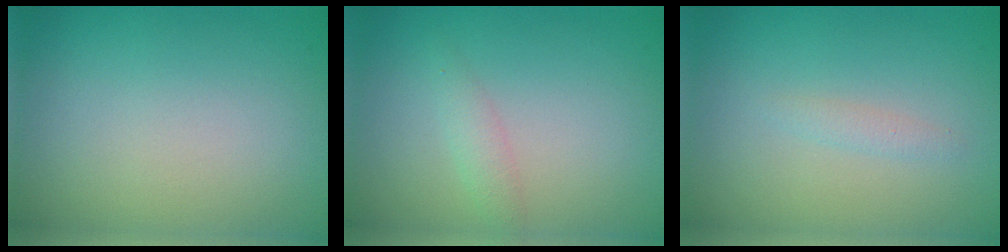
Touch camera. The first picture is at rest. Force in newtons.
{"total": 1.3, "press": 1.3, "slide": 0.1}
{"total": 0.9, "press": 0.9, "slide": 0.0}